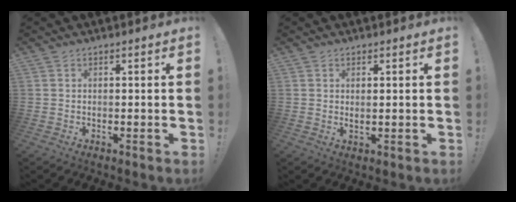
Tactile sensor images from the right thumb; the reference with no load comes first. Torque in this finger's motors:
{"motor_torque": [0.16, -0.28, -0.12, 0.35, -0.03]}